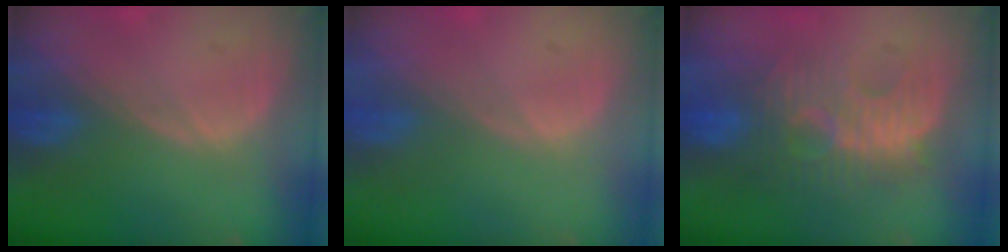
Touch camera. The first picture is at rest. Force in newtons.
{"total": 0.0}
{"total": 8.9, "press": 8.8, "slide": 1.7}